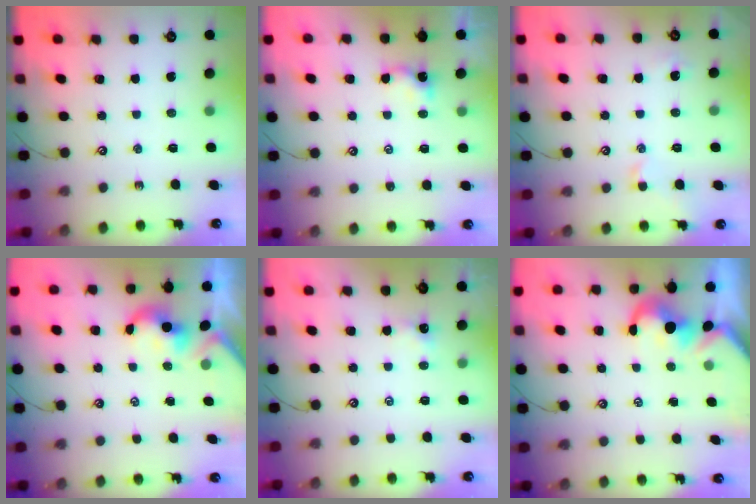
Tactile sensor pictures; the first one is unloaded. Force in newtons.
{"total": 0.8, "press": 0.8, "slide": 0.1}
{"total": 2.4, "press": 2.2, "slide": 0.7}
{"total": 0.0}
{"total": 0.8, "press": 0.7, "slide": 0.3}
{"total": 1.4, "press": 1.0, "slide": 0.9}